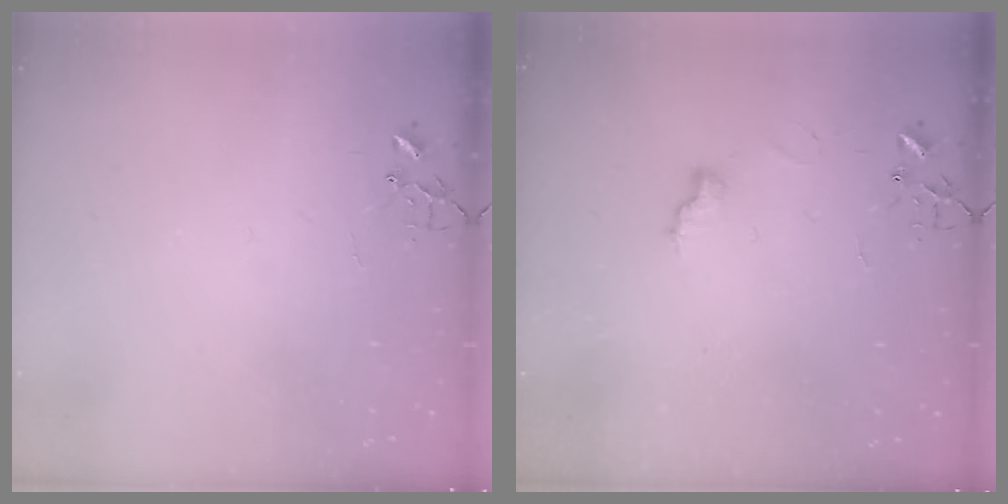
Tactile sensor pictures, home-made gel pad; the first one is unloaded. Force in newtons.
{"total": 7.4, "press": 7.4, "slide": 0.4}